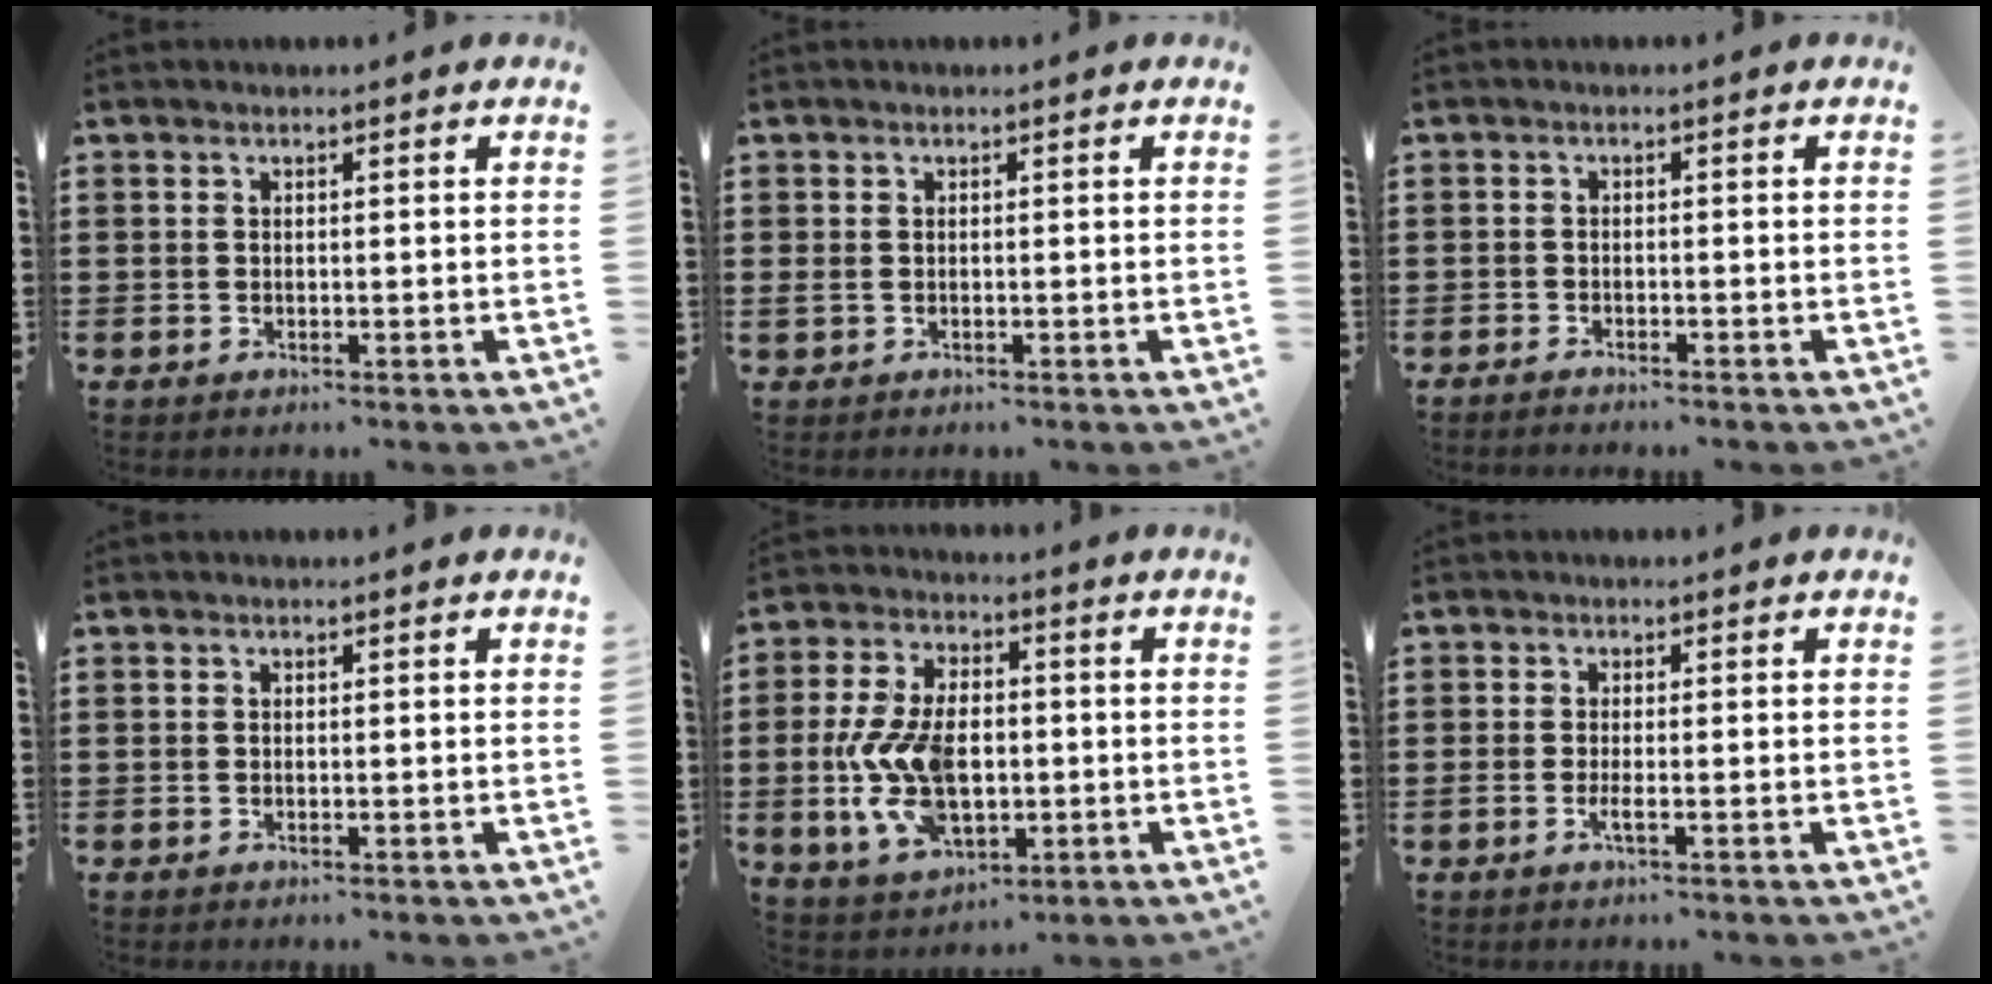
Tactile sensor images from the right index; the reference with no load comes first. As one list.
[{"total": 0.8, "force": [0.0, 0.6, 0.5], "torque": [-0.012, 0.006, -0.003]}, {"total": 1.1, "force": [-1.1, 0.1, 0.0], "torque": [-0.002, 0.003, -0.024]}, {"total": 0.0}, {"total": 12.2, "force": [-1.4, 7.1, 9.8], "torque": [-0.231, -0.004, -0.027]}, {"total": 1.6, "force": [-0.8, 0.2, 1.4], "torque": [-0.033, -0.004, -0.016]}]